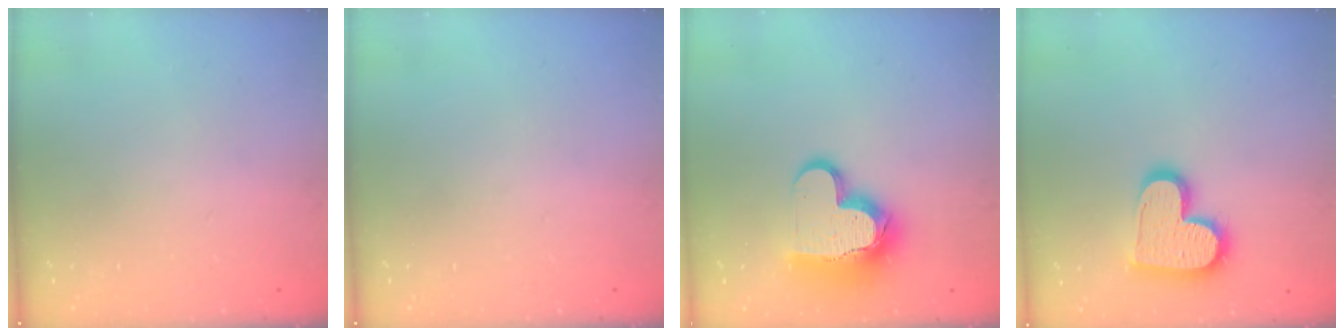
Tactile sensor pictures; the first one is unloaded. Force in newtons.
{"total": 0.0}
{"total": 15.5, "press": 15.4, "slide": 1.8}
{"total": 16.0, "press": 16.0, "slide": 1.0}